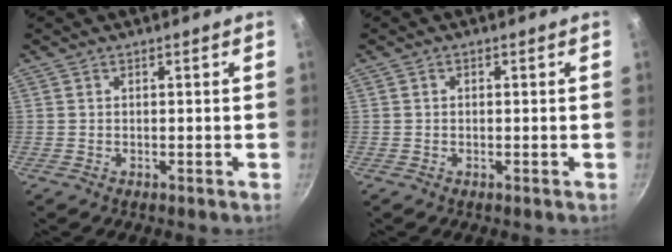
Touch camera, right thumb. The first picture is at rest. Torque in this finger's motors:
{"motor_torque": [-0.65, -0.16, -0.24, 0.01, 0.02]}